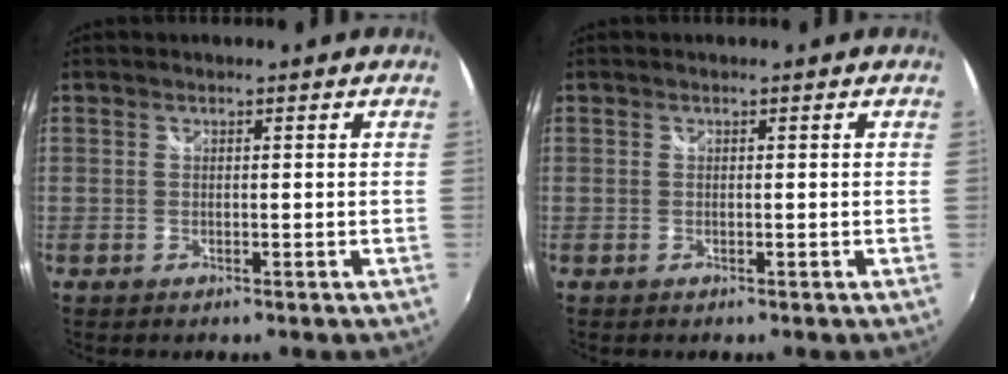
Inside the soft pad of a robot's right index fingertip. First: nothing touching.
{"total": 0.0}